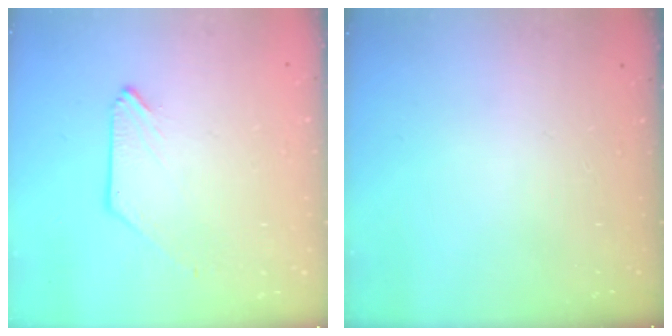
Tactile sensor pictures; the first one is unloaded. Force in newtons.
{"total": 0.0}